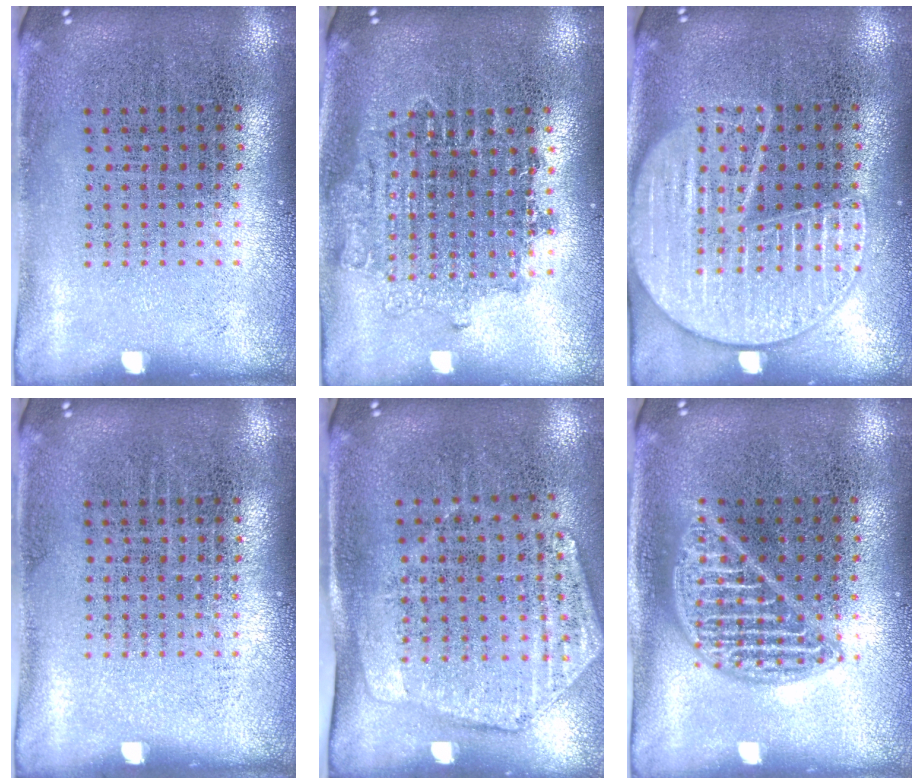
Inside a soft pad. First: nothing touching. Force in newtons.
{"total": 1.6, "press": 1.3, "slide": 0.8}
{"total": 2.3, "press": 2.3, "slide": 0.3}
{"total": 0.0}
{"total": 1.9, "press": 1.6, "slide": 1.1}
{"total": 1.5, "press": 1.5, "slide": 0.2}